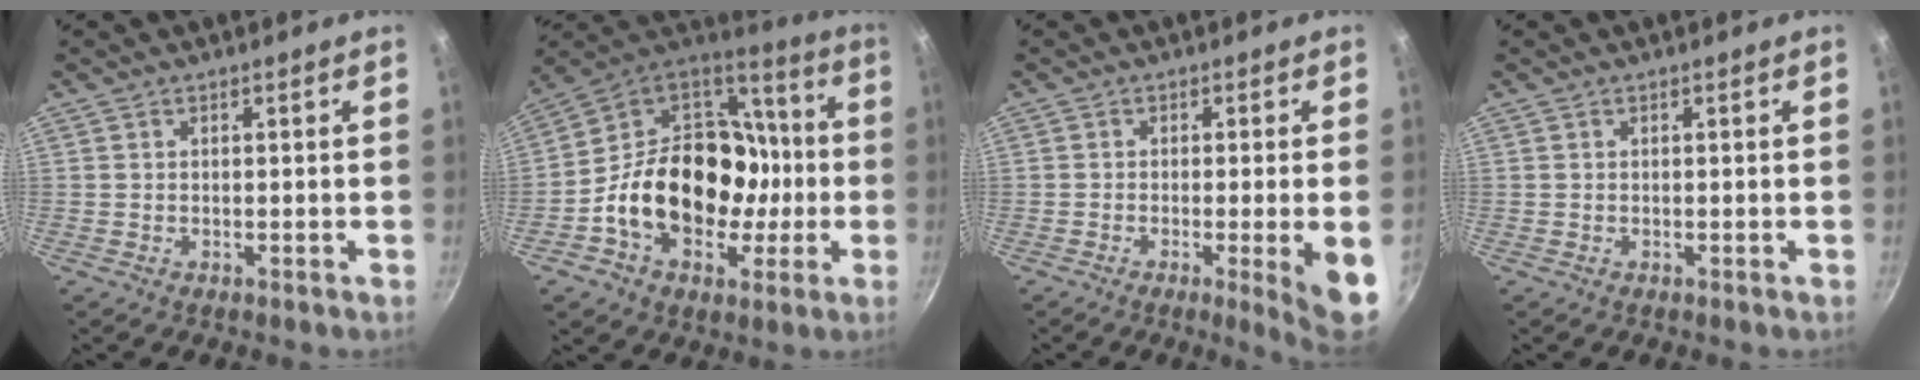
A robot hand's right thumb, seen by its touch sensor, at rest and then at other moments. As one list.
[{"total": 25.4, "force": [-4.2, 19.1, 16.3], "torque": [-0.245, 0.059, -0.061]}, {"total": 7.8, "force": [-2.1, 0.3, 7.5], "torque": [-0.102, -0.001, -0.027]}, {"total": 0.0}]